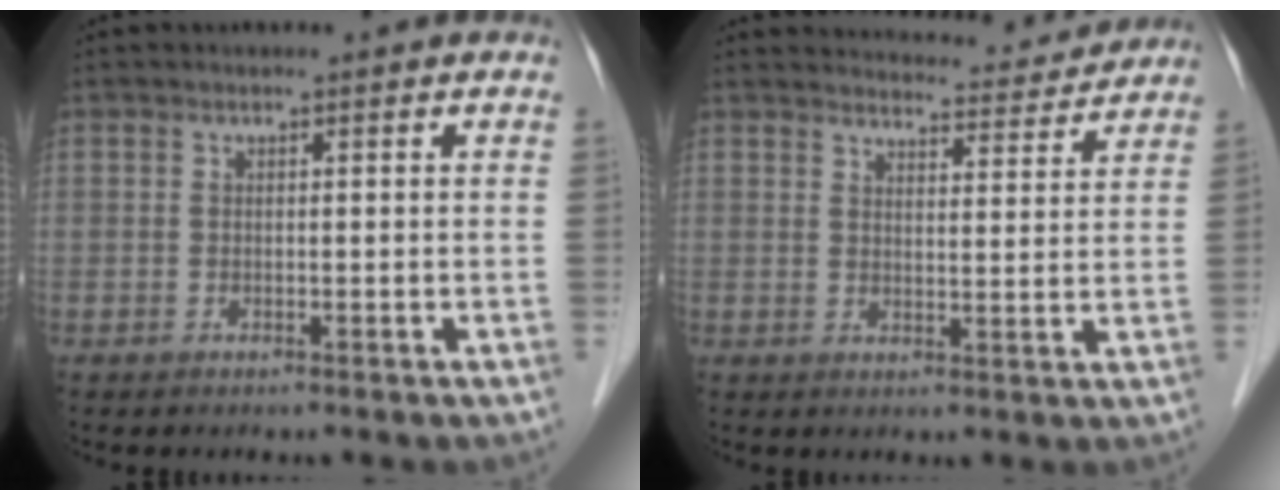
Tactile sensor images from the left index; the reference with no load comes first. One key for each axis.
{"total": 8.9, "fx": 8.8, "fy": 1.0, "fz": 0.6, "tx": -0.002, "ty": -0.005, "tz": 0.102}